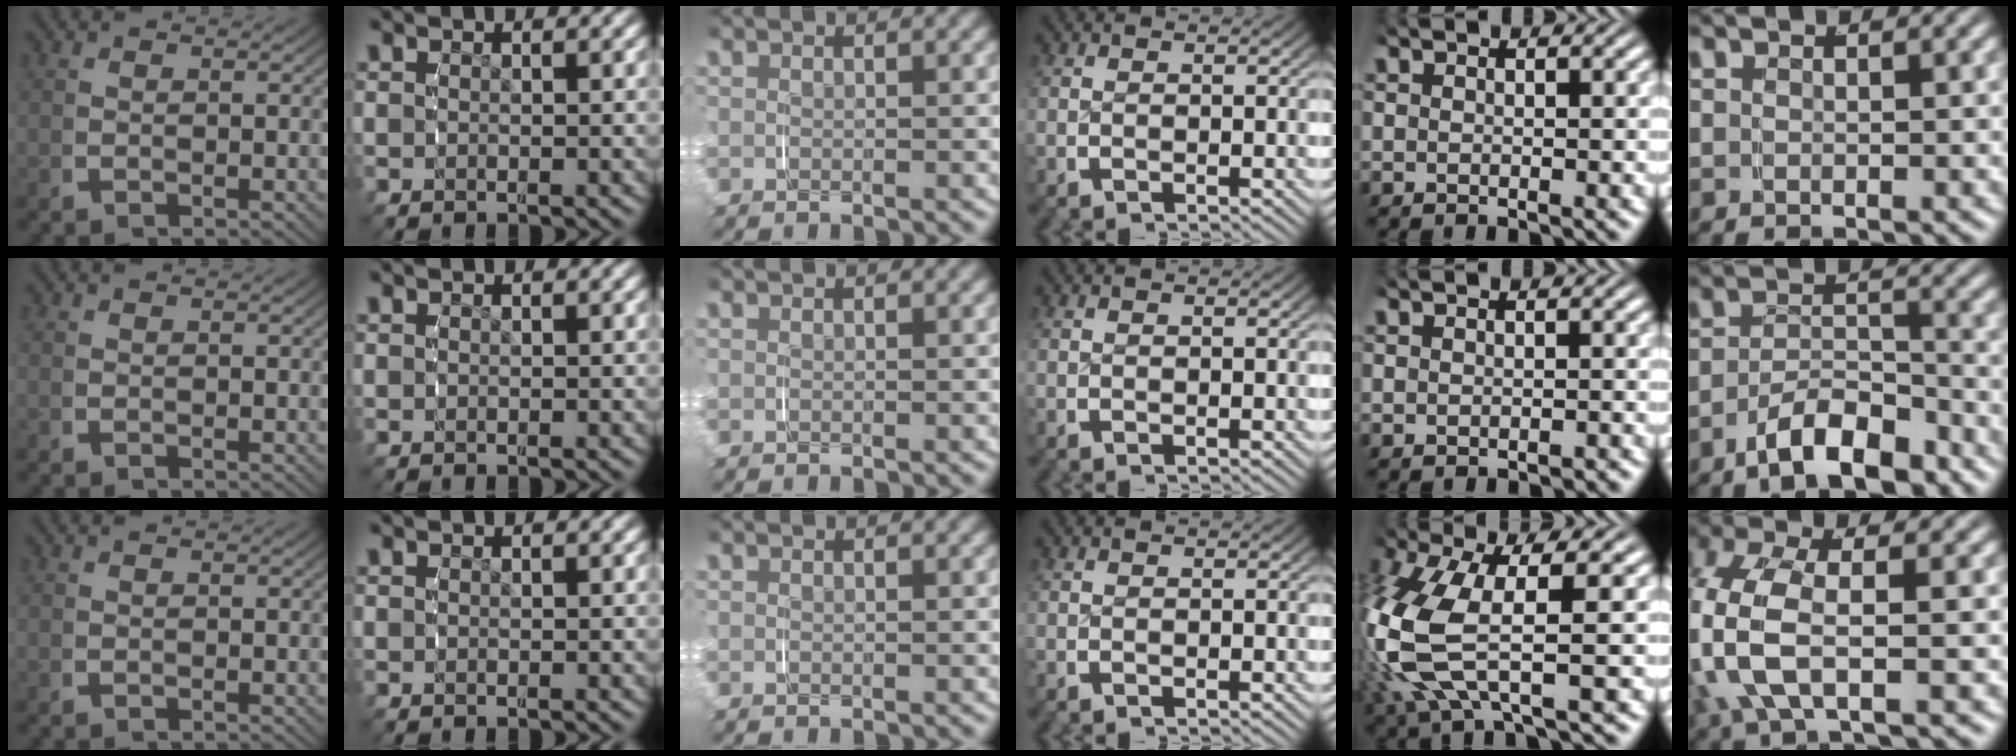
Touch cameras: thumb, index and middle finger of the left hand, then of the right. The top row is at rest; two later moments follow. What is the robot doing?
{"motion": "grasp_and_lifting", "object": "shoes"}